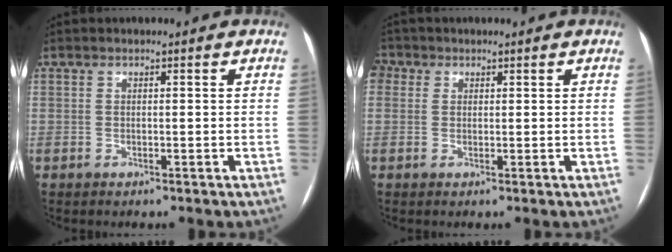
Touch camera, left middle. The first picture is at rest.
{"total": 3.8, "force": [1.5, 3.3, 1.3], "torque": [-0.031, 0.016, 0.029]}